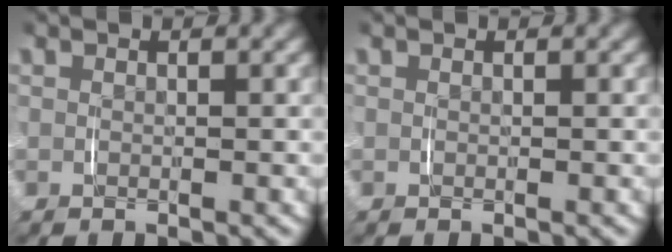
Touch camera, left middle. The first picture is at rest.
{"total": 0.0}